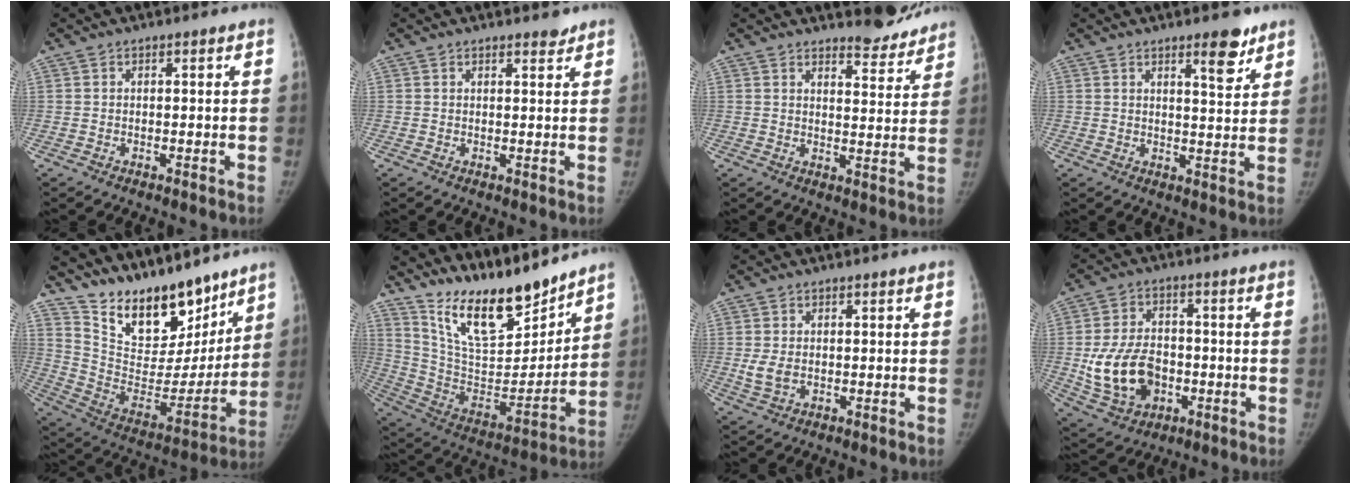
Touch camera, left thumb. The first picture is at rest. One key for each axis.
{"total": 1.5, "fx": 1.4, "fy": 0.5, "fz": 0.3, "tx": 0.007, "ty": -0.011, "tz": 0.018}
{"total": 7.0, "fx": 6.7, "fy": 1.7, "fz": 1.3, "tx": 0.008, "ty": -0.060, "tz": 0.087}
{"total": 6.1, "fx": 4.1, "fy": 1.8, "fz": 4.1, "tx": -0.042, "ty": -0.029, "tz": 0.057}
{"total": 21.4, "fx": 16.9, "fy": 8.9, "fz": 9.8, "tx": -0.113, "ty": -0.099, "tz": 0.292}
{"total": 20.0, "fx": 16.6, "fy": 5.9, "fz": 9.4, "tx": -0.112, "ty": -0.113, "tz": 0.300}
{"total": 3.4, "fx": -0.2, "fy": 2.3, "fz": 2.5, "tx": -0.053, "ty": -0.007, "tz": 0.001}
{"total": 14.0, "fx": -2.6, "fy": 10.2, "fz": 9.3, "tx": -0.151, "ty": 0.011, "tz": -0.032}